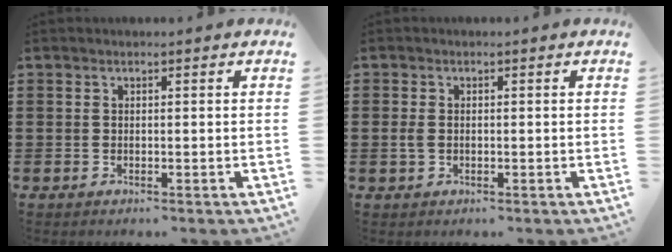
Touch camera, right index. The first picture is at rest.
{"total": 1.6, "force": [-0.2, 0.9, 1.3], "torque": [-0.042, -0.003, -0.008]}